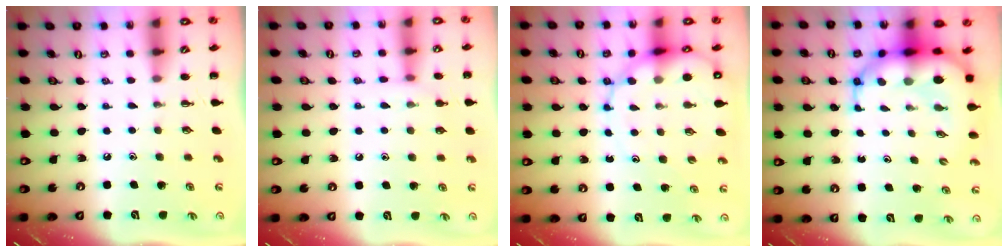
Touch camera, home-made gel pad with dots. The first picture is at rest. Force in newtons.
{"total": 5.5, "press": 5.3, "slide": 1.5}
{"total": 12.3, "press": 11.8, "slide": 3.7}
{"total": 12.0, "press": 11.5, "slide": 3.5}